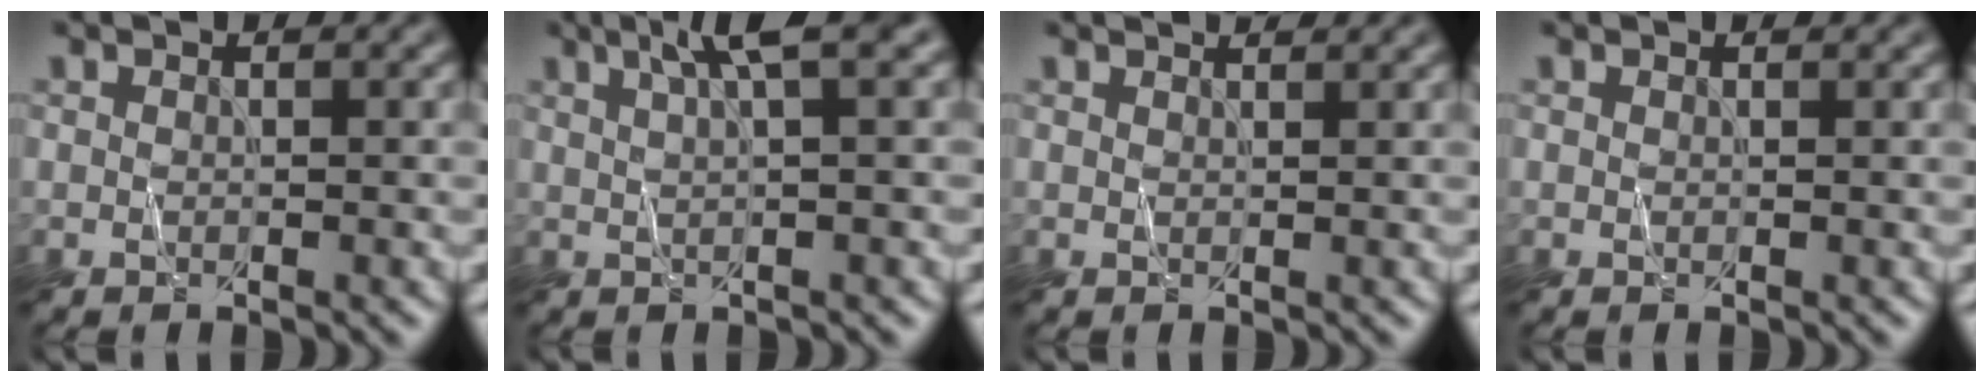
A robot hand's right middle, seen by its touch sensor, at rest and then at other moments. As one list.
[{"total": 4.0, "force": [2.1, 0.5, 3.4], "torque": [-0.051, 0.008, 0.036]}, {"total": 2.1, "force": [1.9, 0.5, 0.7], "torque": [-0.005, 0.002, 0.009]}, {"total": 0.5, "force": [0.5, 0.1, 0.2], "torque": [-0.002, -0.003, 0.002]}]